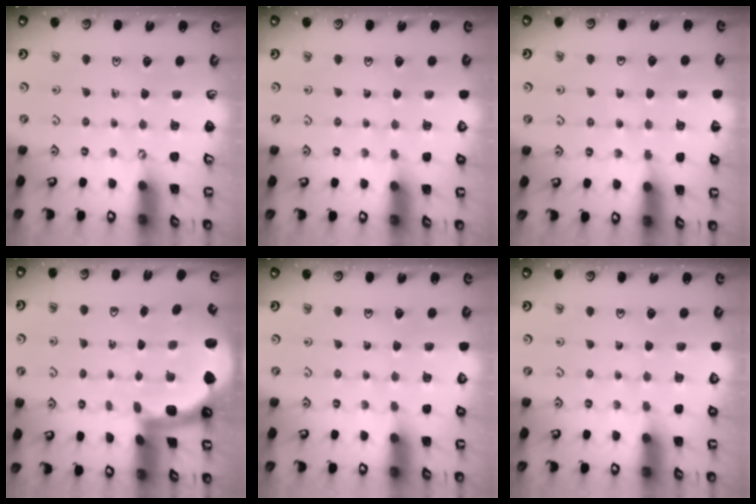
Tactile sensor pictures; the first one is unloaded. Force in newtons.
{"total": 0.0}
{"total": 3.7, "press": 3.1, "slide": 2.1}
{"total": 3.9, "press": 3.7, "slide": 1.4}
{"total": 0.0}
{"total": 0.0}